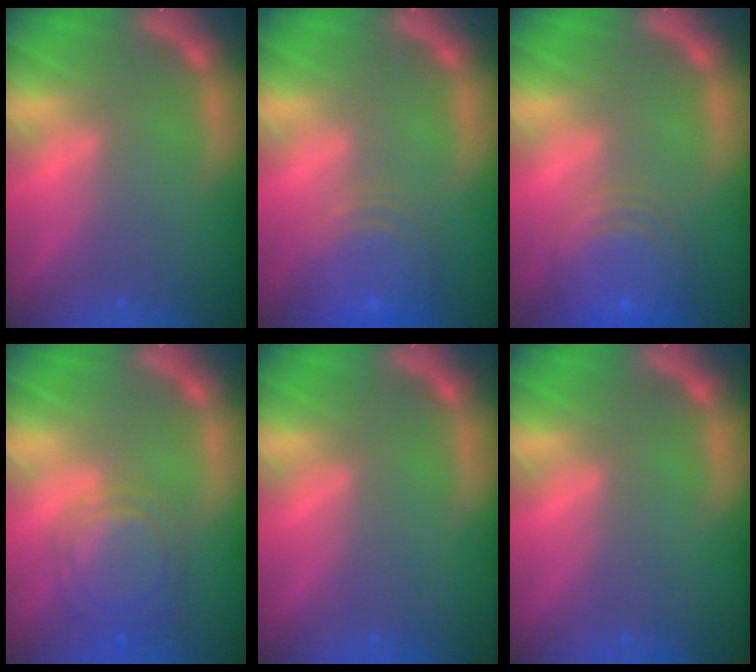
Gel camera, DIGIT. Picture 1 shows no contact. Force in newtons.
{"total": 6.9}
{"total": 8.0}
{"total": 6.0}
{"total": 0.0}
{"total": 0.0}